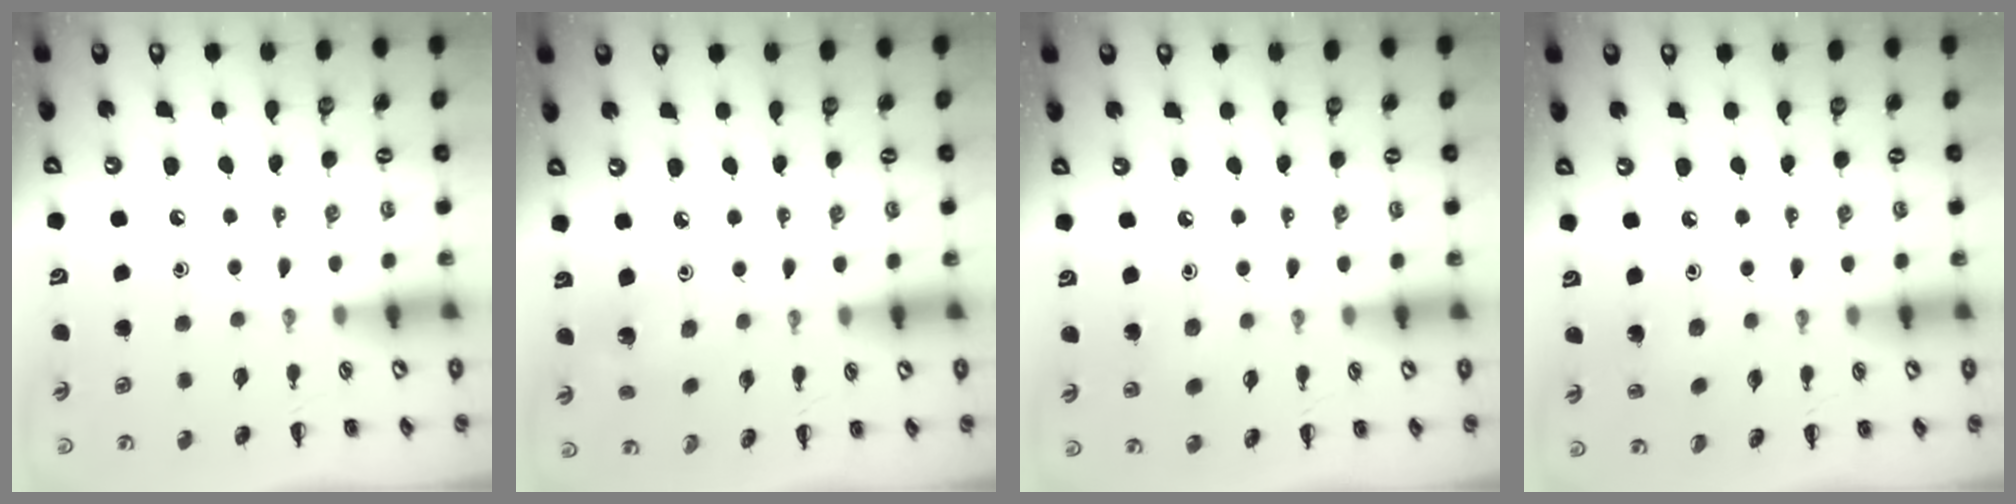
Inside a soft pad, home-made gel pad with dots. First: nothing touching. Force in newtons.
{"total": 1.5, "press": 1.4, "slide": 0.5}
{"total": 2.3, "press": 2.2, "slide": 0.8}
{"total": 2.1, "press": 2.0, "slide": 0.8}